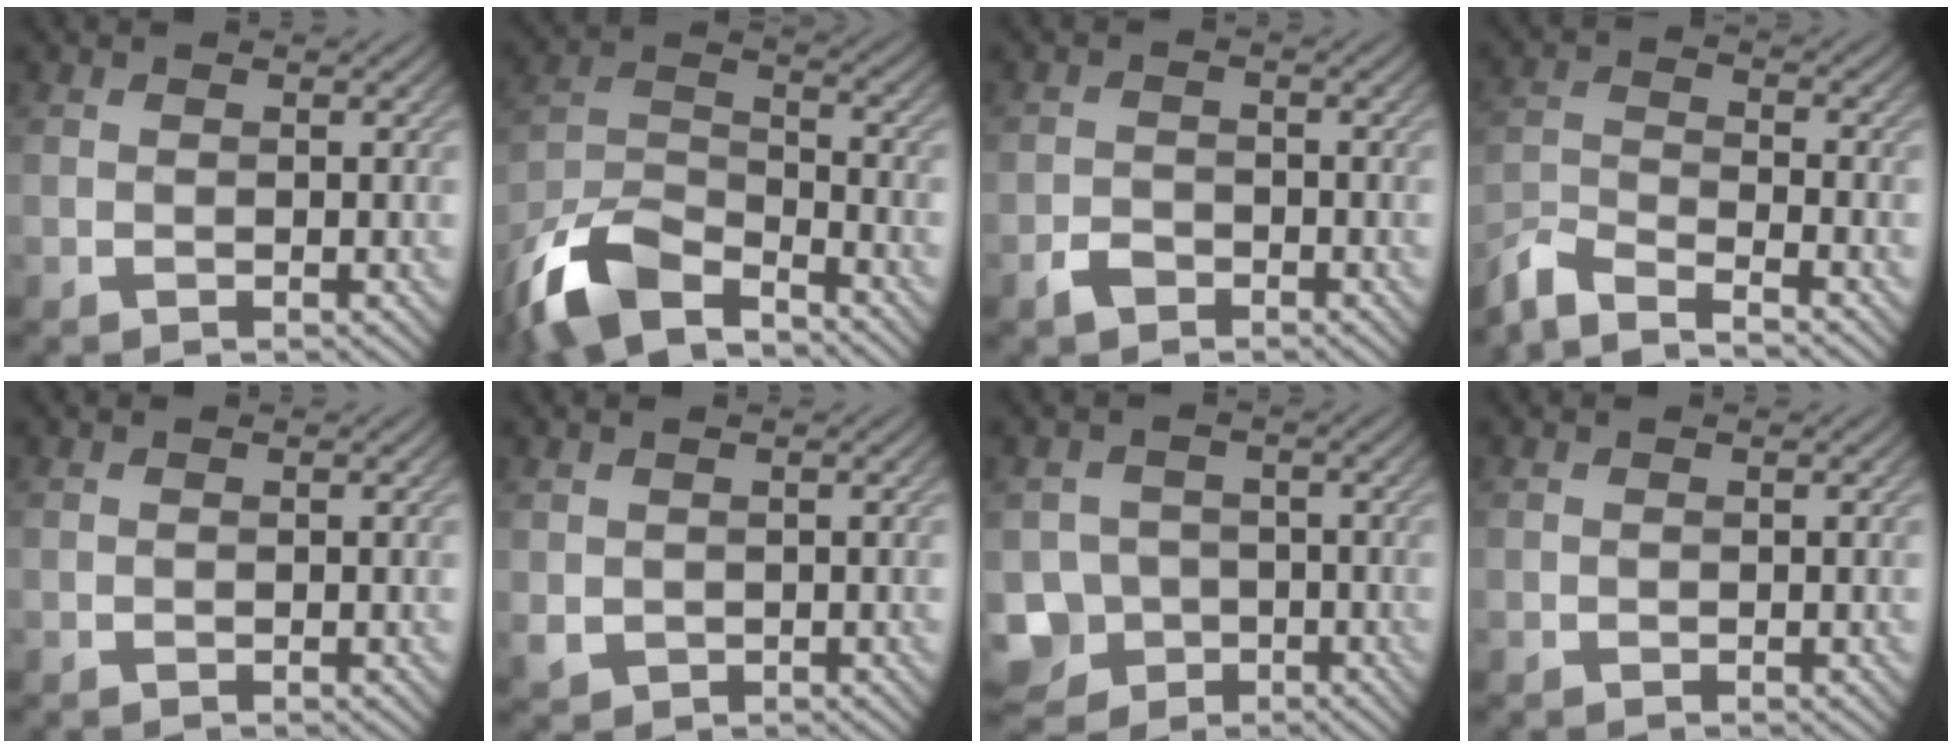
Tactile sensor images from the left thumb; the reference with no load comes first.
{"total": 11.9, "force": [-8.9, 4.4, 6.5], "torque": [-0.135, -0.004, -0.190]}
{"total": 2.1, "force": [-1.5, 1.1, 0.8], "torque": [-0.015, 0.002, -0.032]}
{"total": 6.4, "force": [-5.7, 1.2, 2.7], "torque": [-0.063, -0.011, -0.120]}
{"total": 0.0}
{"total": 1.4, "force": [0.4, 1.2, 0.6], "torque": [-0.019, -0.007, 0.011]}
{"total": 8.6, "force": [-4.3, 7.1, 2.1], "torque": [-0.056, -0.034, -0.088]}
{"total": 0.0}